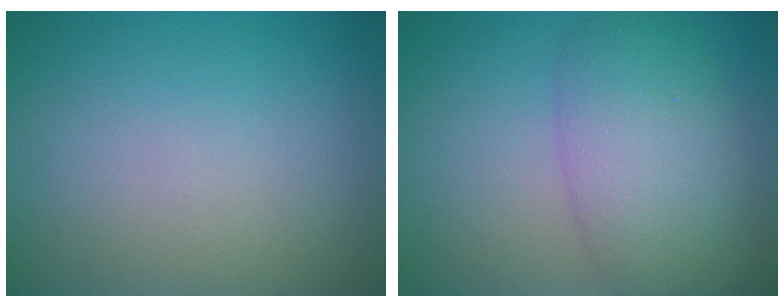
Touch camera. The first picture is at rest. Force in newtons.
{"total": 6.8, "press": 6.8, "slide": 0.2}